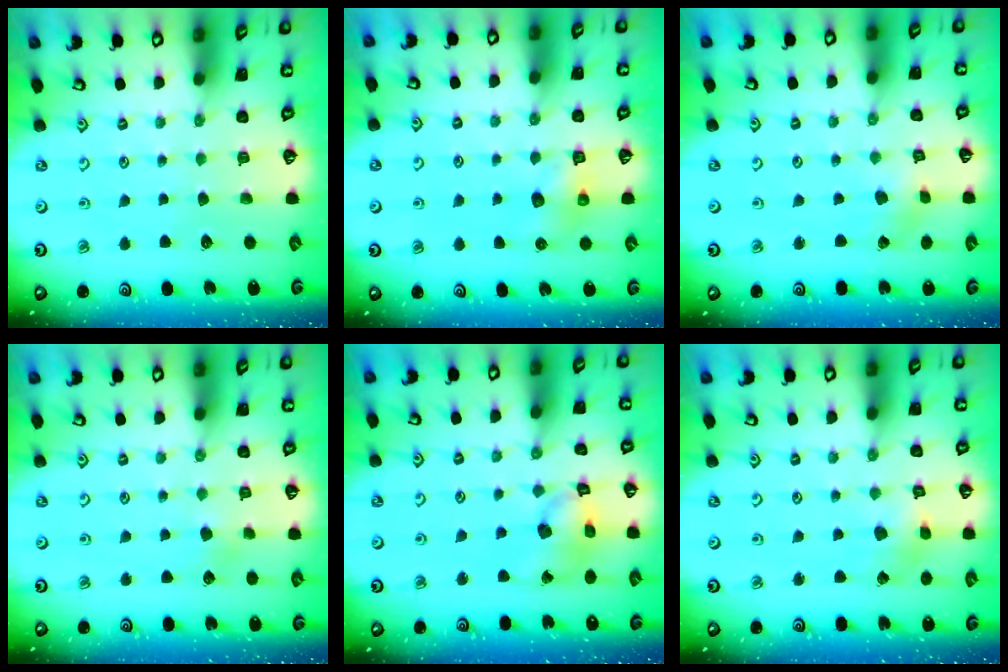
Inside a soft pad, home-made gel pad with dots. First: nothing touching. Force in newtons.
{"total": 6.5, "press": 6.5, "slide": 0.2}
{"total": 1.4, "press": 1.4, "slide": 0.3}
{"total": 2.5, "press": 2.5, "slide": 0.2}
{"total": 11.8, "press": 11.7, "slide": 1.5}
{"total": 3.2, "press": 3.2, "slide": 0.3}